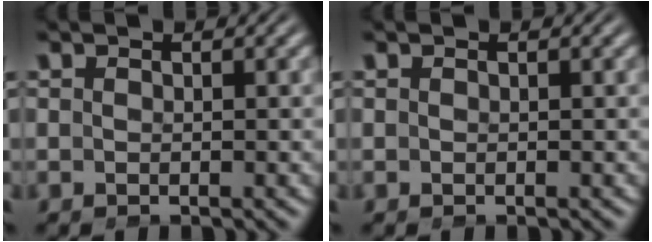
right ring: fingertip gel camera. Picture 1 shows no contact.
{"total": 0.0}